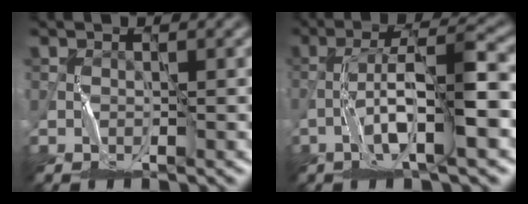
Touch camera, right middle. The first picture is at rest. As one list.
[{"total": 6.5, "force": [-2.4, 0.8, 6.0], "torque": [-0.110, 0.020, -0.044]}]